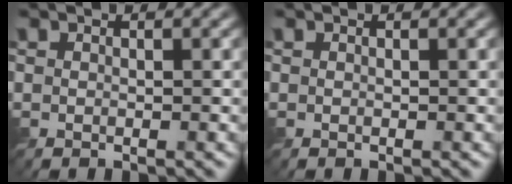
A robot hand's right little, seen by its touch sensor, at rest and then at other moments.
{"total": 0.0}